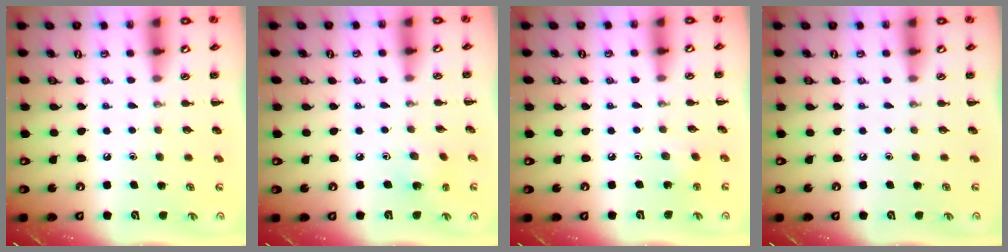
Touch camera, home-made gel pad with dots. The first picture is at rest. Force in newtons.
{"total": 2.0, "press": 1.9, "slide": 0.6}
{"total": 2.2, "press": 2.1, "slide": 0.7}
{"total": 0.0}